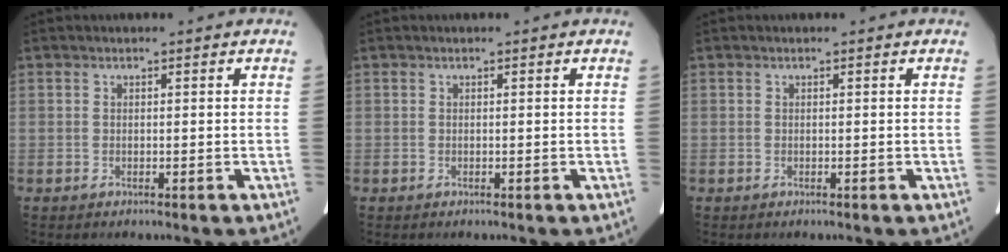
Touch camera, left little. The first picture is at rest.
{"total": 0.0}
{"total": 0.0}